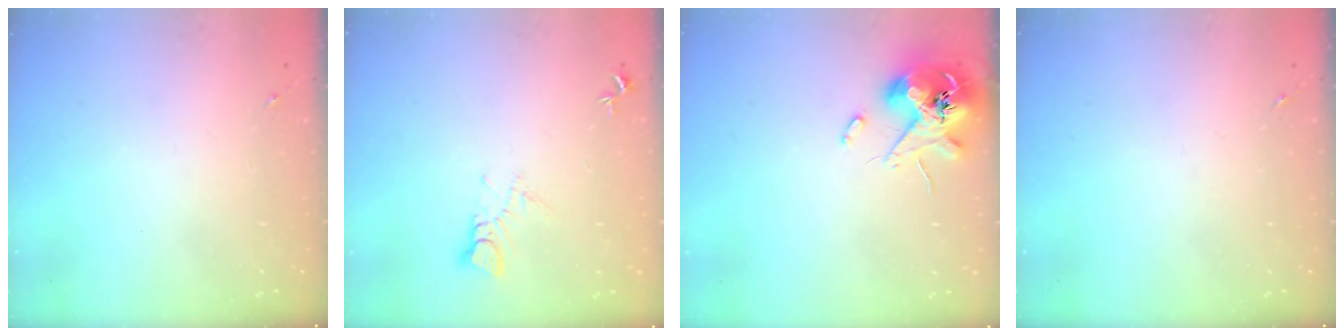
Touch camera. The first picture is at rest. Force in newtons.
{"total": 5.2, "press": 5.2, "slide": 0.3}
{"total": 11.5, "press": 11.3, "slide": 1.8}
{"total": 0.0}